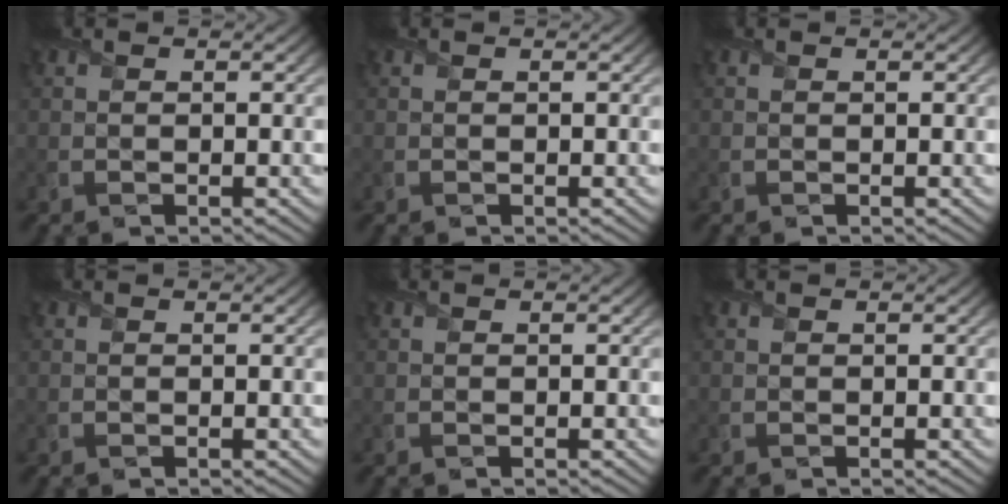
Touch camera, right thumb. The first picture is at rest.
{"total": 0.0}
{"total": 0.0}
{"total": 0.0}
{"total": 0.0}
{"total": 0.0}